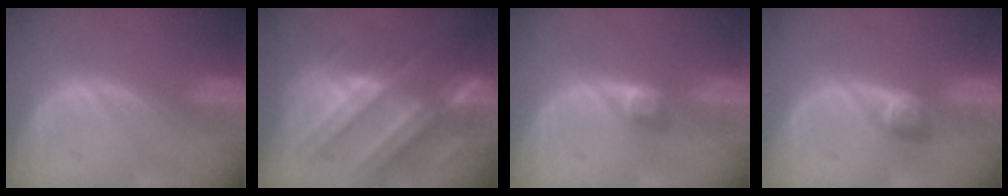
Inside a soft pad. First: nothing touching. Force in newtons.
{"total": 11.1, "press": 9.8, "slide": 5.1}
{"total": 2.7, "press": 2.5, "slide": 1.1}
{"total": 2.8, "press": 2.6, "slide": 1.2}